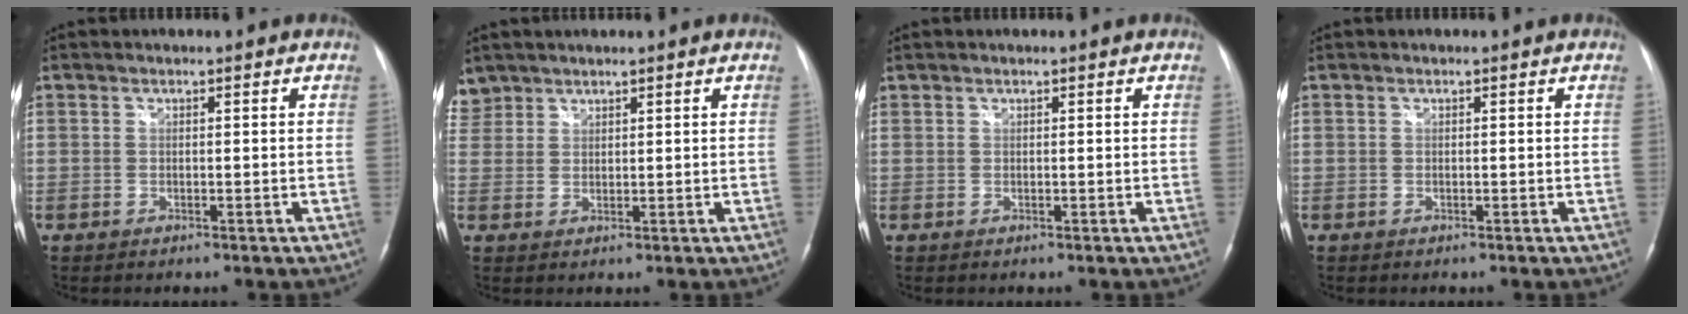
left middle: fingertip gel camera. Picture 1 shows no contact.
{"total": 3.5, "force": [2.9, 1.9, -0.2], "torque": [0.008, 0.010, 0.061]}
{"total": 0.0}
{"total": 0.0}